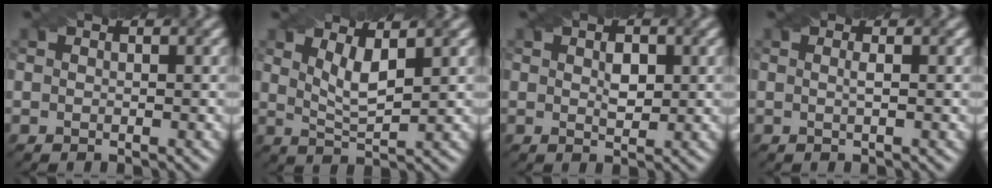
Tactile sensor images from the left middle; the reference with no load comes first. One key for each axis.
{"total": 3.1, "fx": 1.6, "fy": 0.8, "fz": 2.6, "tx": -0.053, "ty": -0.006, "tz": 0.033}
{"total": 1.9, "fx": 0.5, "fy": 1.1, "fz": 1.5, "tx": -0.026, "ty": 0.000, "tz": 0.010}
{"total": 1.0, "fx": 0.1, "fy": 0.3, "fz": 1.0, "tx": -0.013, "ty": -0.004, "tz": -0.004}